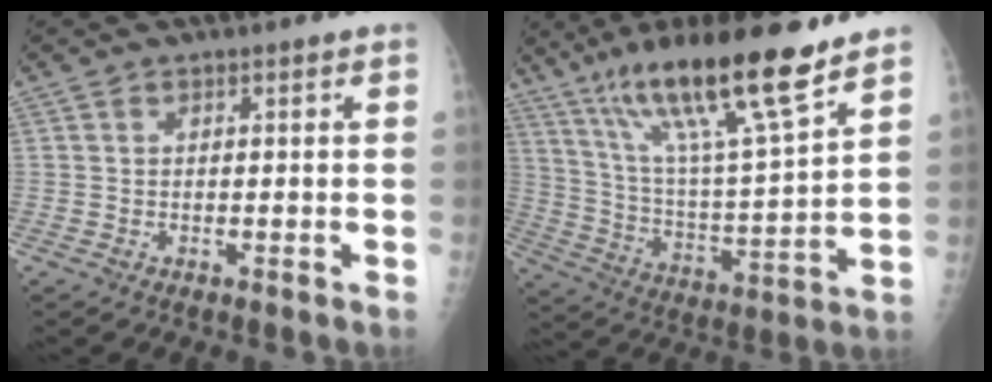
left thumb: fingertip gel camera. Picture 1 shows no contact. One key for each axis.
{"total": 21.0, "fx": 14.5, "fy": 2.3, "fz": 15.0, "tx": -0.247, "ty": -0.064, "tz": 0.257}